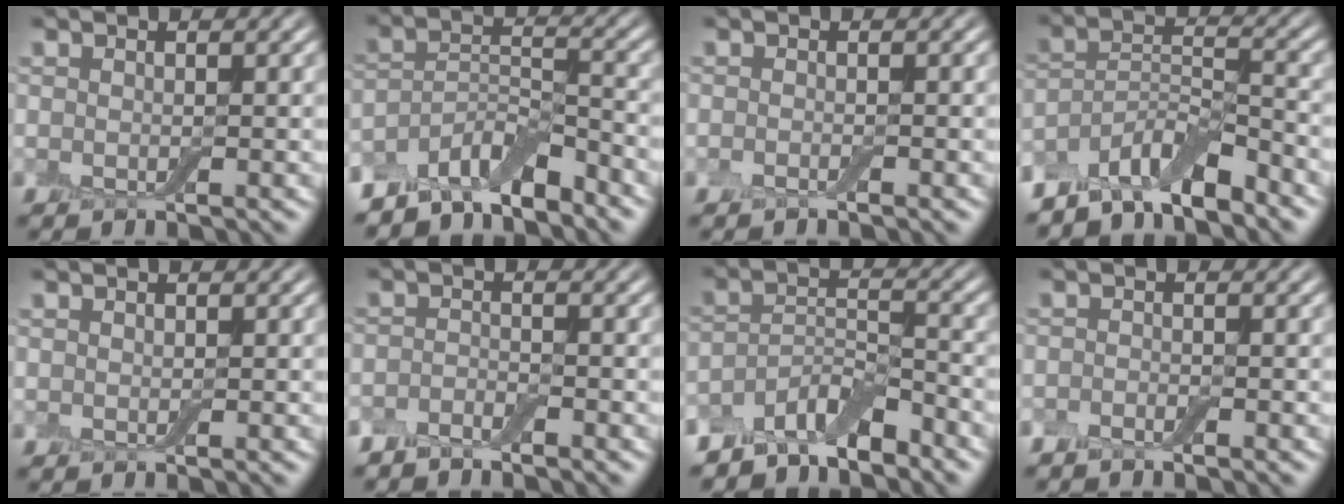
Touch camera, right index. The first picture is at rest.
{"total": 5.5, "force": [-4.7, 1.7, 2.2], "torque": [-0.032, 0.006, -0.092]}
{"total": 0.6, "force": [-0.5, 0.0, 0.4], "torque": [-0.010, 0.001, -0.011]}
{"total": 6.0, "force": [-5.1, 1.7, 2.8], "torque": [-0.044, 0.007, -0.097]}
{"total": 0.0}
{"total": 1.7, "force": [-1.5, 0.3, 0.6], "torque": [-0.015, 0.001, -0.036]}
{"total": 4.9, "force": [-4.2, 1.6, 2.0], "torque": [-0.027, 0.006, -0.084]}
{"total": 1.0, "force": [-1.0, 0.1, 0.4], "torque": [-0.011, -0.003, -0.023]}